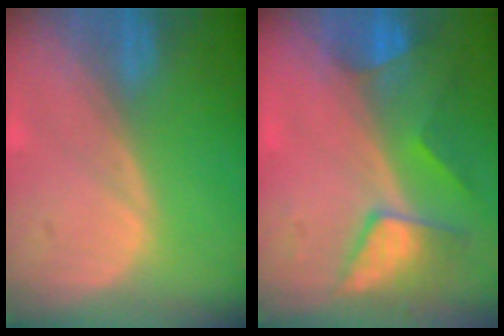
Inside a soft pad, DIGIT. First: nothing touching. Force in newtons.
{"total": 7.5, "press": 6.9, "slide": 3.0}